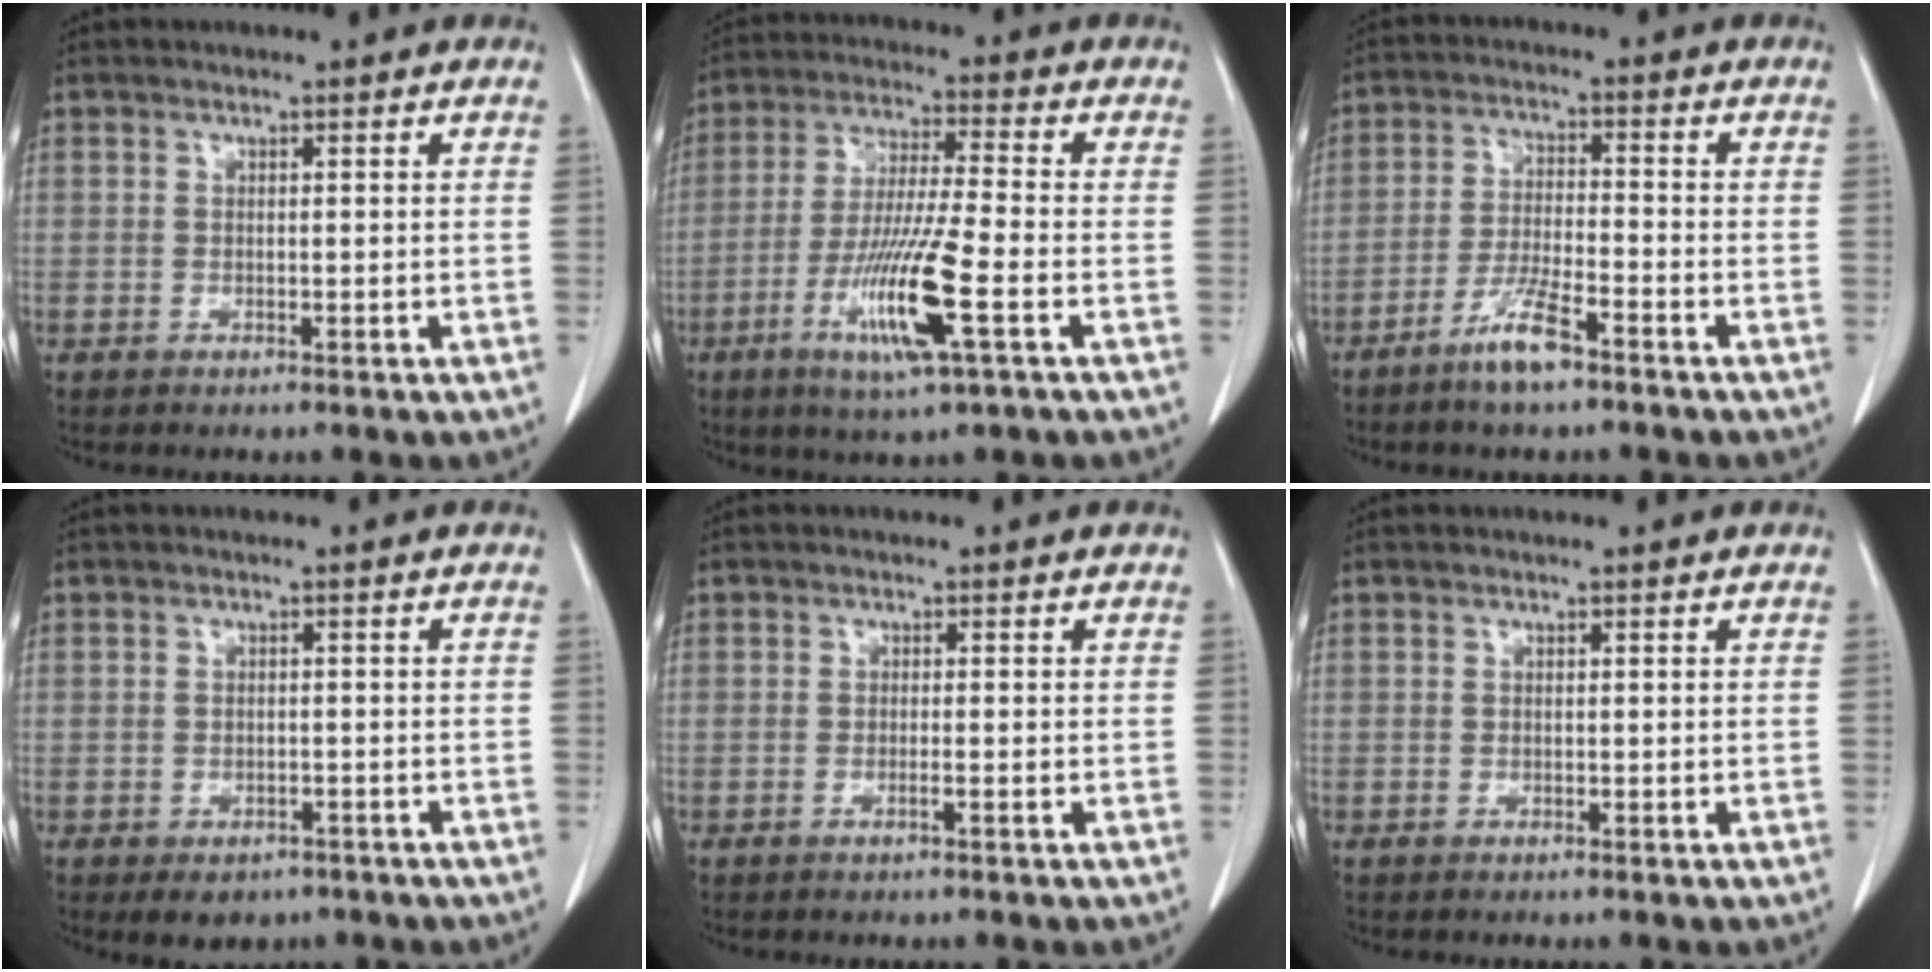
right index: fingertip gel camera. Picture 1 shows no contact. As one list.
[{"total": 12.8, "force": [-4.7, 0.2, 11.9], "torque": [-0.235, -0.023, -0.088]}, {"total": 6.6, "force": [-4.5, 0.6, 4.7], "torque": [-0.097, -0.008, -0.087]}, {"total": 4.1, "force": [-2.7, 2.8, 1.3], "torque": [-0.007, 0.003, -0.029]}, {"total": 0.8, "force": [-0.4, -0.1, 0.7], "torque": [-0.014, 0.000, -0.006]}, {"total": 0.0}]